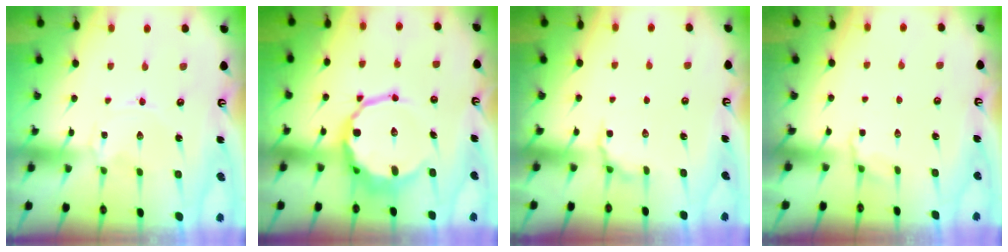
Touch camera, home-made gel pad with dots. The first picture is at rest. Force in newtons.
{"total": 12.3, "press": 11.8, "slide": 3.5}
{"total": 6.0, "press": 5.8, "slide": 1.6}
{"total": 2.7, "press": 2.1, "slide": 1.7}